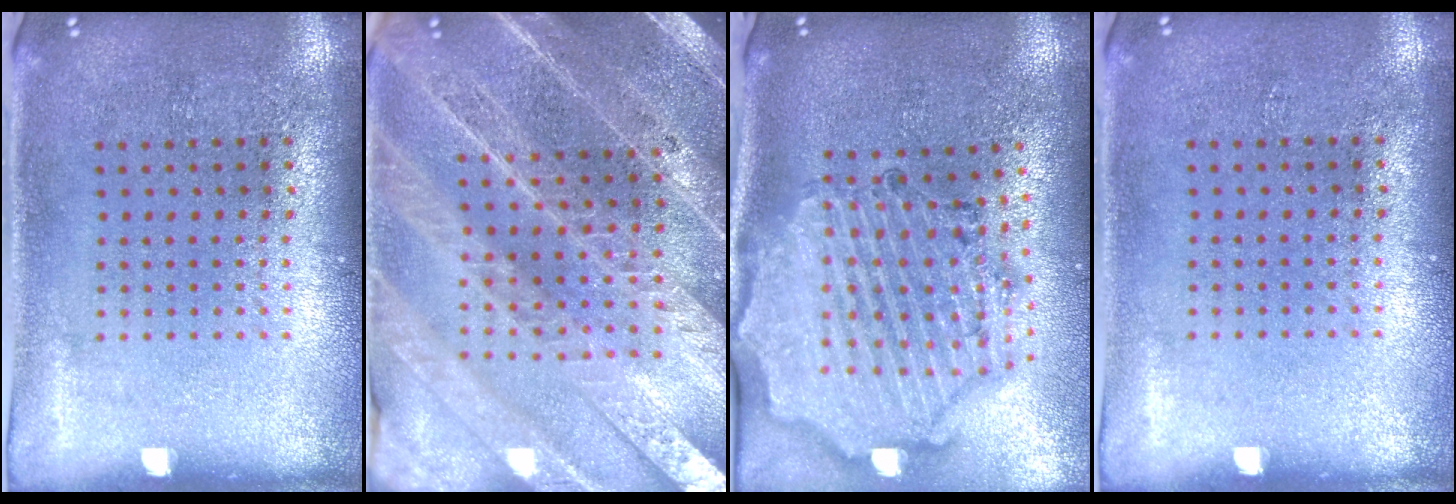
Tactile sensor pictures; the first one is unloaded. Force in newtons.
{"total": 4.4, "press": 4.0, "slide": 2.0}
{"total": 2.7, "press": 2.4, "slide": 1.1}
{"total": 0.0}